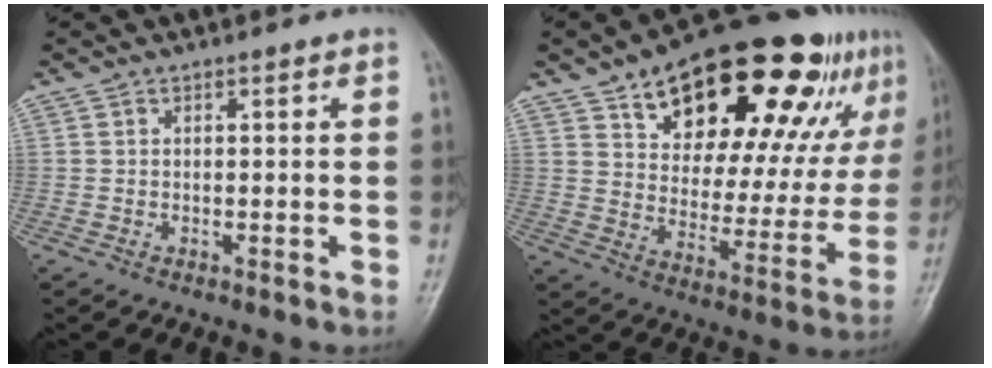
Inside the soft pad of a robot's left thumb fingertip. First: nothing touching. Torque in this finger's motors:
{"motor_torque": [1.69, 1.69, 1.72, -1.05, 0.25]}